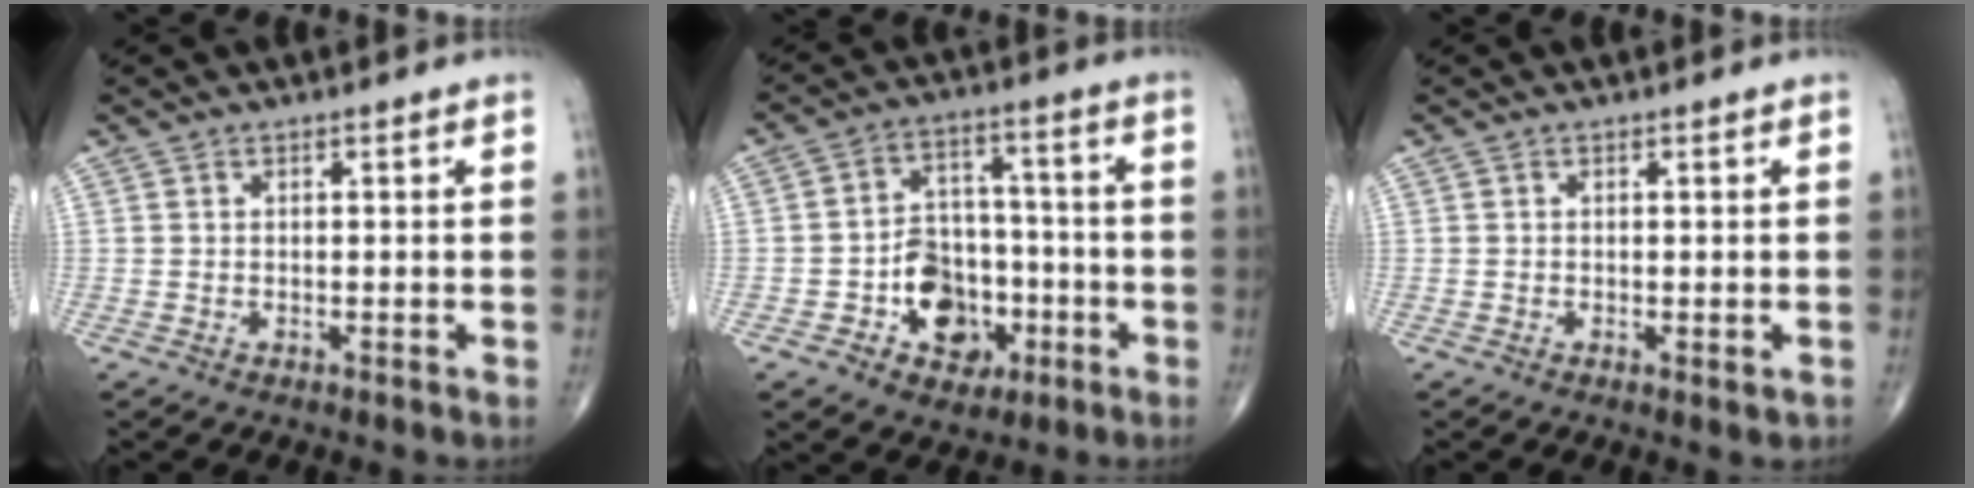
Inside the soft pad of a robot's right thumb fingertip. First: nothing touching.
{"total": 11.9, "force": [-4.2, 8.9, 6.6], "torque": [-0.055, 0.043, -0.065]}
{"total": 1.2, "force": [-0.4, 0.4, 1.0], "torque": [-0.016, -0.004, -0.004]}